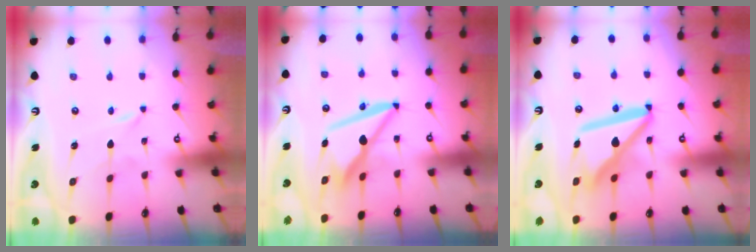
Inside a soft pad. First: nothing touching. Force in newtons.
{"total": 9.9, "press": 9.8, "slide": 1.0}
{"total": 14.0, "press": 13.9, "slide": 1.8}